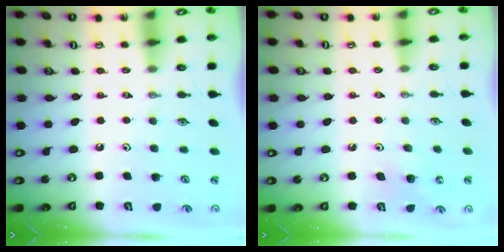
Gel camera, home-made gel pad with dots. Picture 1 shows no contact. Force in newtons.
{"total": 6.9, "press": 6.8, "slide": 0.8}